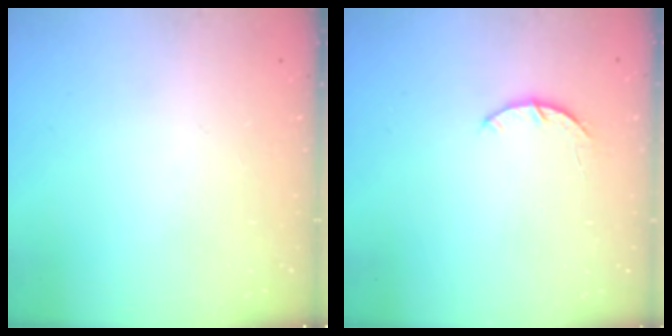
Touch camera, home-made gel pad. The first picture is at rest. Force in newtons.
{"total": 2.9, "press": 2.8, "slide": 0.5}